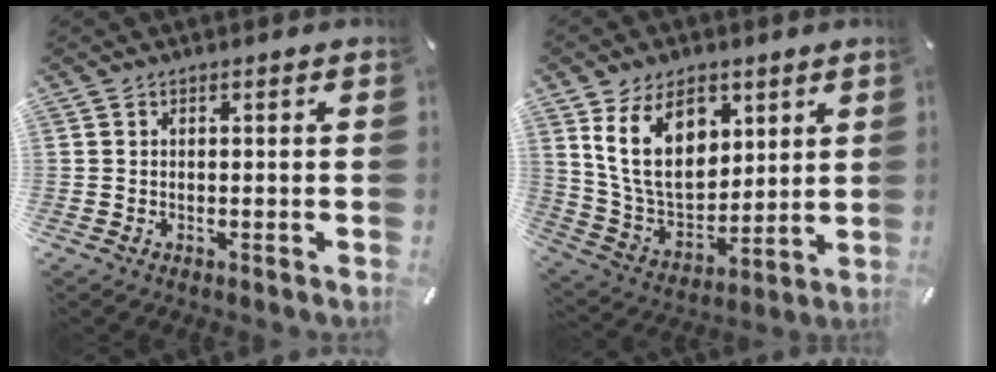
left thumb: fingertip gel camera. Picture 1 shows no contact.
{"total": 17.0, "force": [7.4, 11.4, 10.2], "torque": [-0.202, -0.019, 0.136]}